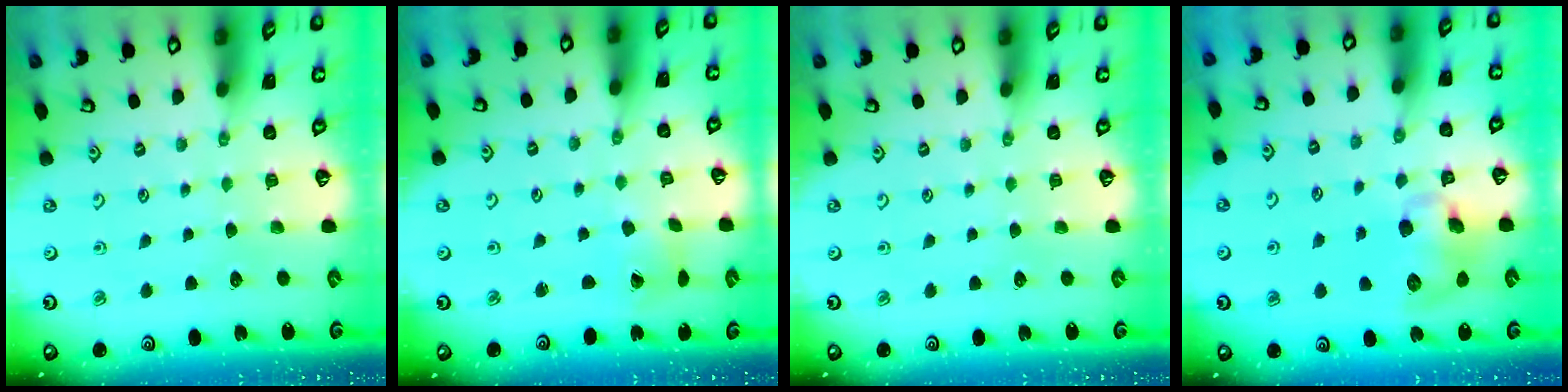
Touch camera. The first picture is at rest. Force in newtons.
{"total": 2.0, "press": 2.0, "slide": 0.3}
{"total": 0.0}
{"total": 9.9, "press": 9.8, "slide": 1.9}